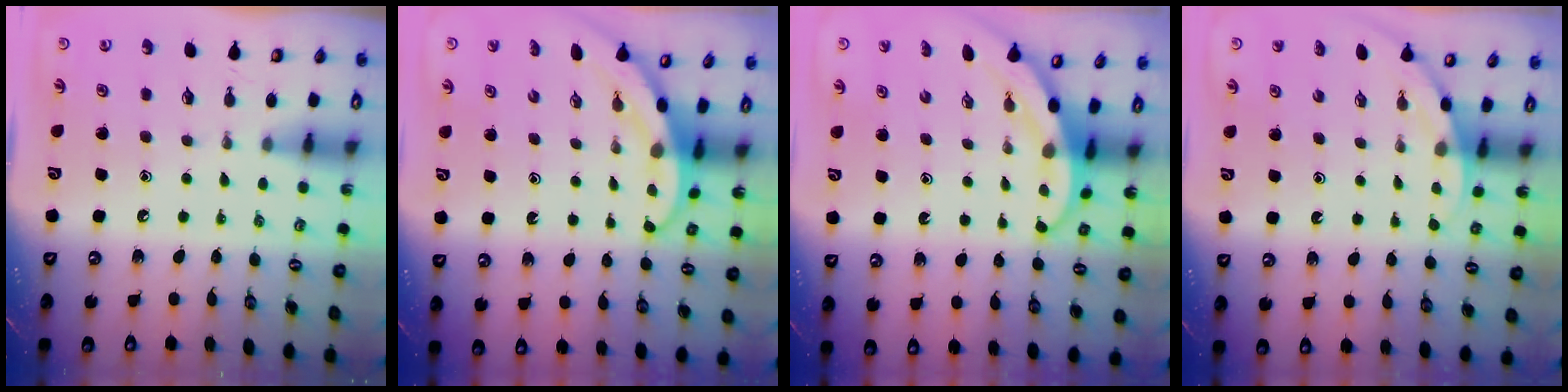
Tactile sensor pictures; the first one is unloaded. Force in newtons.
{"total": 3.2, "press": 3.2, "slide": 0.2}
{"total": 3.6, "press": 3.6, "slide": 0.2}
{"total": 3.2, "press": 3.2, "slide": 0.2}